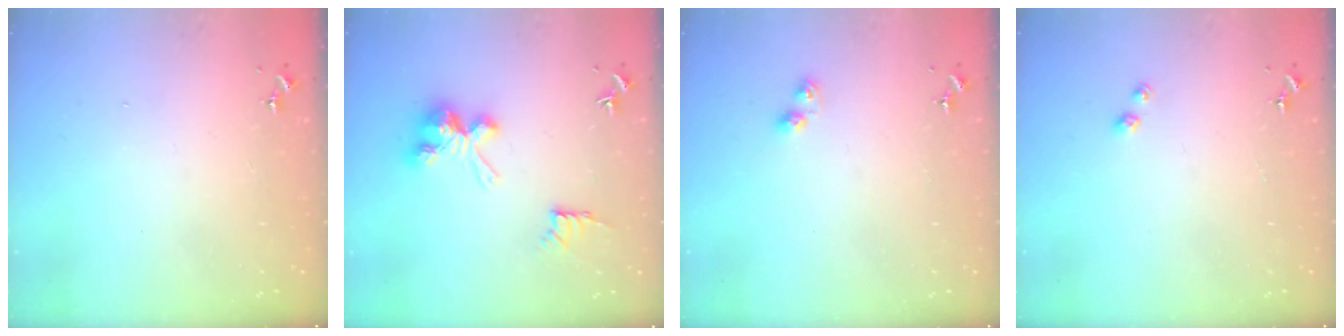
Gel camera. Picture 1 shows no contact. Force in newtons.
{"total": 10.1, "press": 10.1, "slide": 0.1}
{"total": 4.6, "press": 4.6, "slide": 0.2}
{"total": 2.3, "press": 2.3, "slide": 0.3}